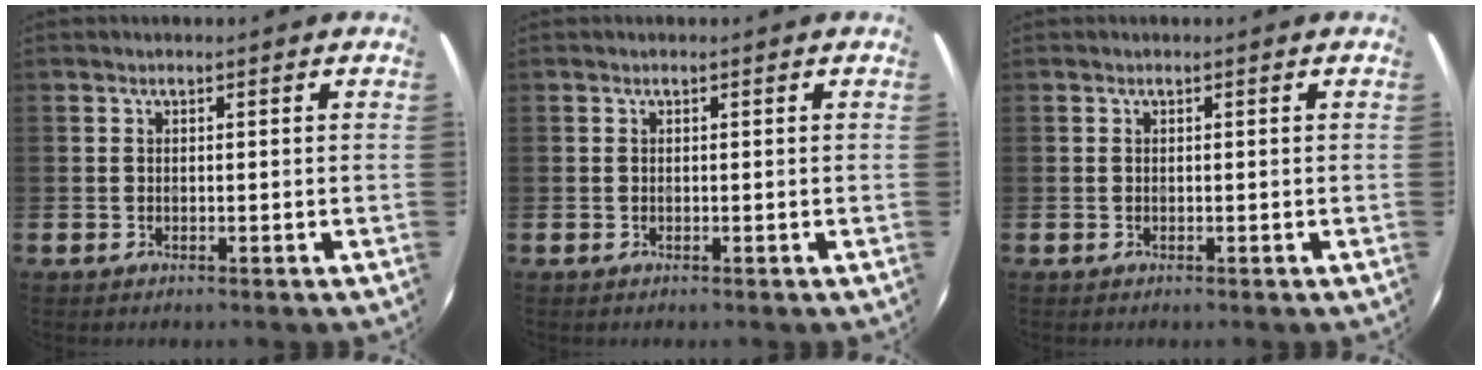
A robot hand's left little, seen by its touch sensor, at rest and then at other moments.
{"total": 0.0}
{"total": 0.0}